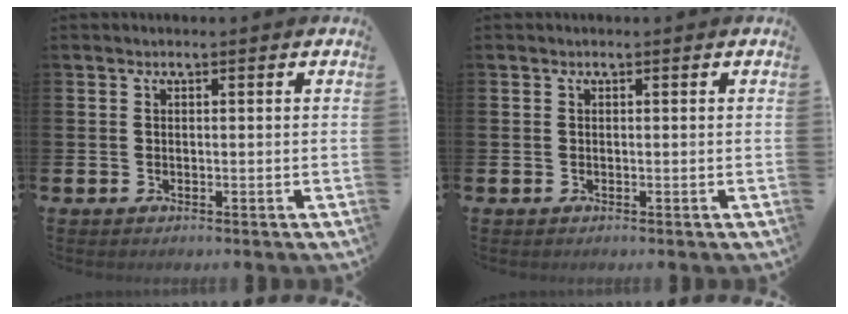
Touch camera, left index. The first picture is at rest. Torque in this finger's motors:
{"motor_torque": [0.00, 0.00, 0.00, 0.02]}